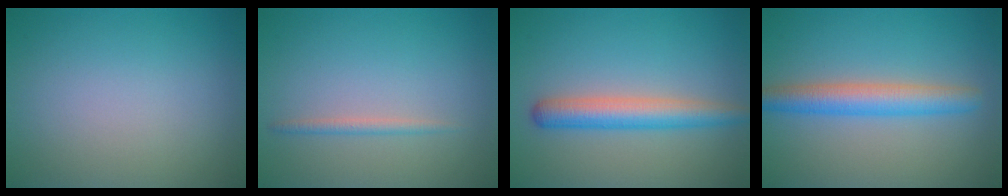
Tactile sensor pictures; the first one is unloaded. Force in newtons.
{"total": 1.1, "press": 1.1, "slide": 0.0}
{"total": 4.1, "press": 4.0, "slide": 0.2}
{"total": 4.1, "press": 4.1, "slide": 0.2}